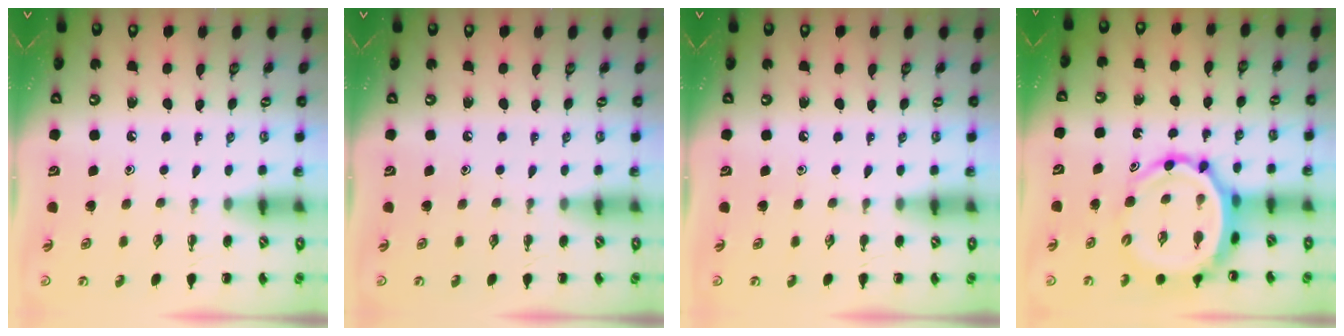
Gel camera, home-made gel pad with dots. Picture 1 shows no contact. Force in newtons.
{"total": 0.0}
{"total": 0.0}
{"total": 10.1, "press": 9.6, "slide": 3.2}